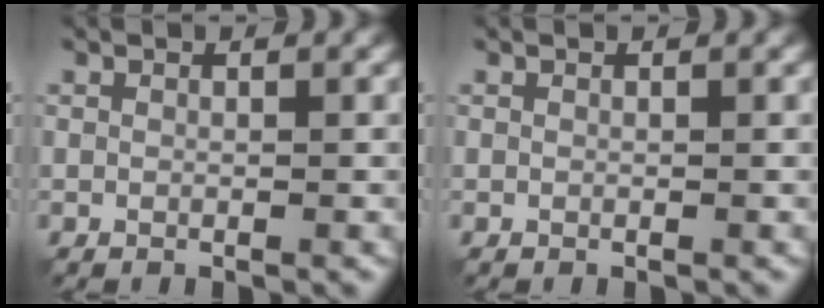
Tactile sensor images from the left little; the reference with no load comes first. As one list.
[{"total": 0.0}]